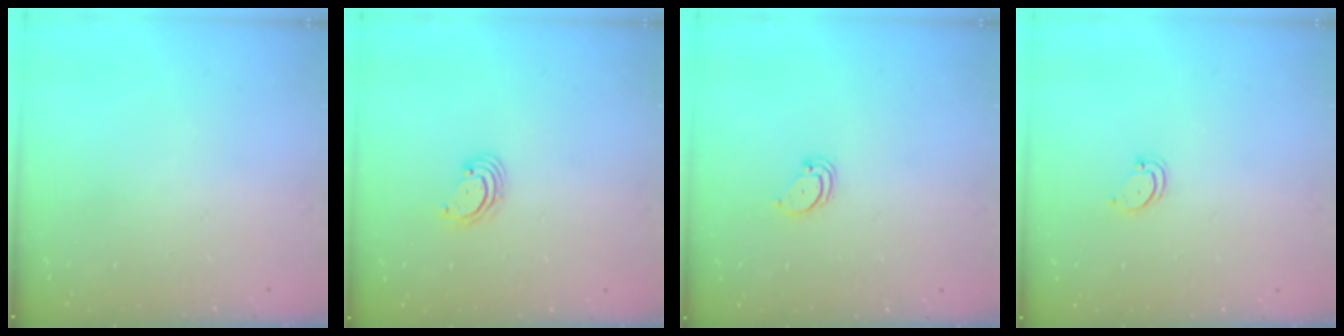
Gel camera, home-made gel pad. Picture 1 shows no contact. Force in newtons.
{"total": 2.7, "press": 2.7, "slide": 0.7}
{"total": 3.0, "press": 3.0, "slide": 0.2}
{"total": 2.8, "press": 2.8, "slide": 0.2}